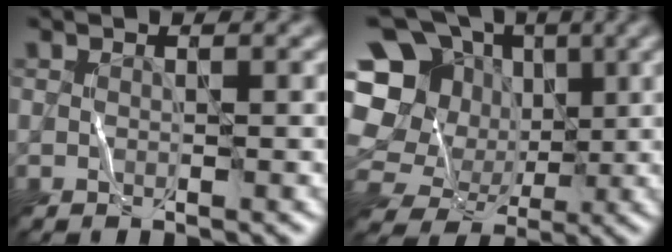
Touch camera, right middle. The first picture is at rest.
{"total": 16.5, "force": [0.6, 15.0, 6.8], "torque": [-0.178, 0.022, 0.000]}